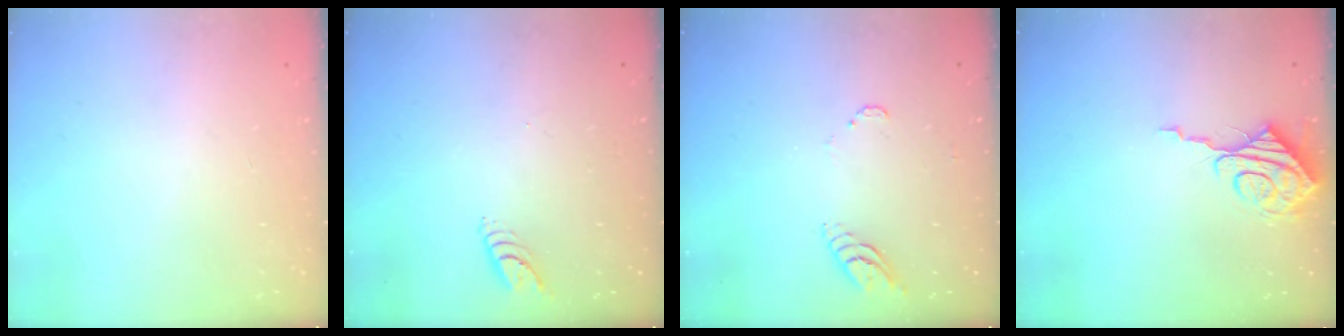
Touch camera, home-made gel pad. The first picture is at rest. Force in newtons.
{"total": 4.8, "press": 4.8, "slide": 0.4}
{"total": 5.7, "press": 5.7, "slide": 0.4}
{"total": 9.7, "press": 9.6, "slide": 0.8}